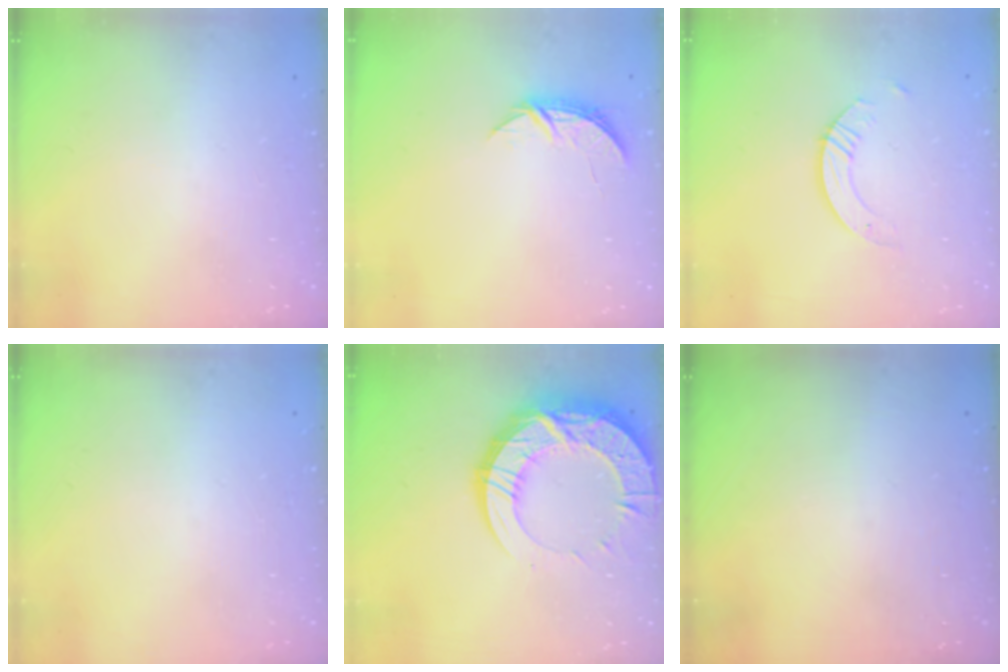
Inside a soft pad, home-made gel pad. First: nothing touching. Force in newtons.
{"total": 5.1, "press": 5.1, "slide": 0.6}
{"total": 3.8, "press": 3.7, "slide": 0.4}
{"total": 0.0}
{"total": 20.3, "press": 20.2, "slide": 1.7}
{"total": 0.0}